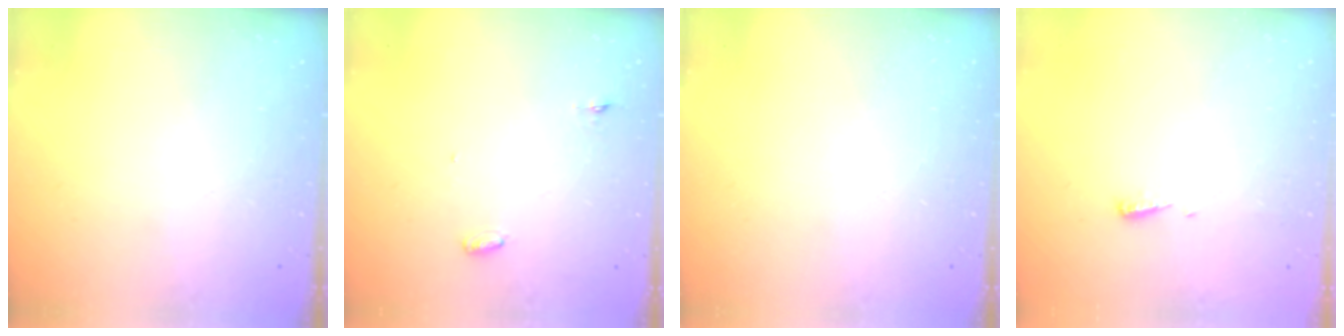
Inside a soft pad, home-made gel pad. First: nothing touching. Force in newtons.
{"total": 3.0, "press": 2.8, "slide": 0.9}
{"total": 0.0}
{"total": 4.3, "press": 4.2, "slide": 0.4}